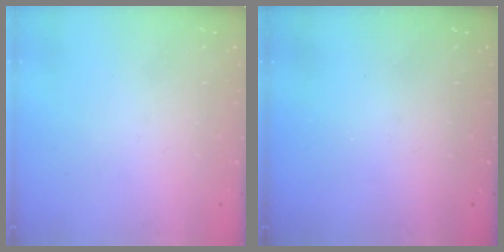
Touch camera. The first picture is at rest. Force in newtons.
{"total": 0.0}